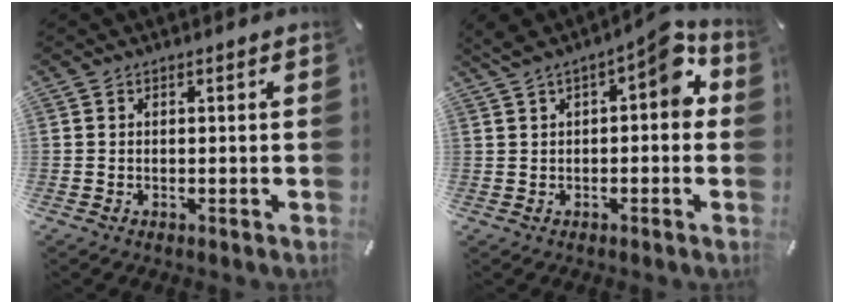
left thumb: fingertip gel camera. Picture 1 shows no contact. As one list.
[{"total": 8.6, "force": [3.2, 3.9, 6.9], "torque": [-0.082, -0.014, 0.049]}]